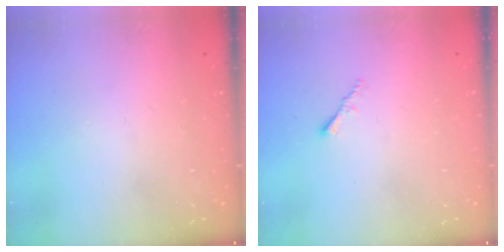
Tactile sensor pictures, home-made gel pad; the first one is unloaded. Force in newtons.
{"total": 1.2, "press": 1.1, "slide": 0.4}